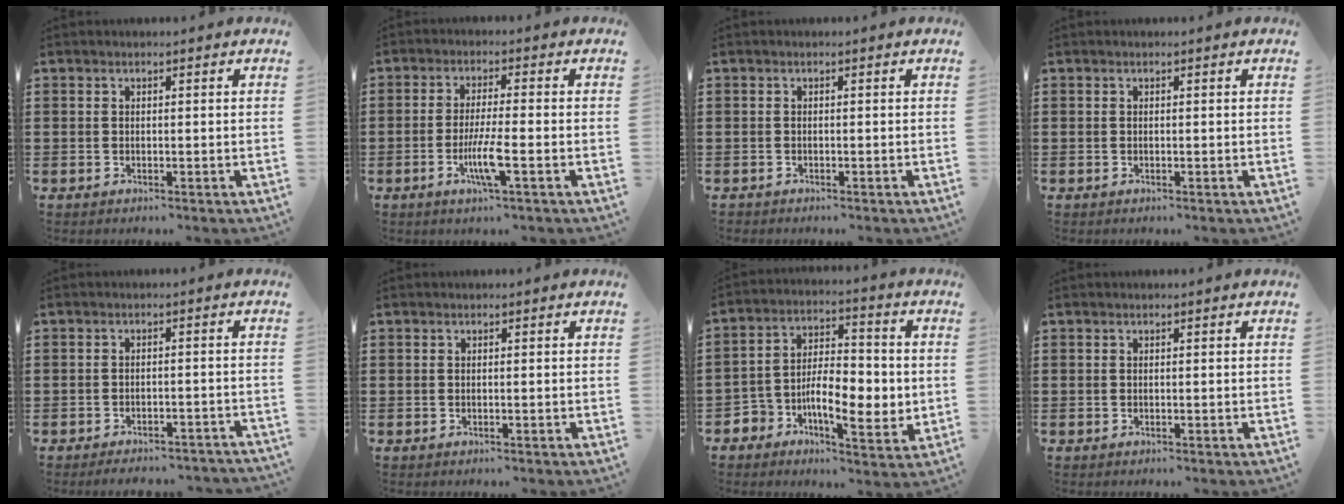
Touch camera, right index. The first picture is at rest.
{"total": 5.9, "force": [-2.1, 0.5, 5.5], "torque": [-0.111, -0.017, -0.040]}
{"total": 0.8, "force": [-0.7, 0.2, -0.3], "torque": [0.006, 0.004, -0.017]}
{"total": 0.0}
{"total": 2.6, "force": [-2.6, 0.1, 0.2], "torque": [-0.007, -0.001, -0.053]}
{"total": 0.0}
{"total": 8.0, "force": [-2.2, 4.6, 6.1], "torque": [-0.111, 0.000, -0.041]}
{"total": 0.0}